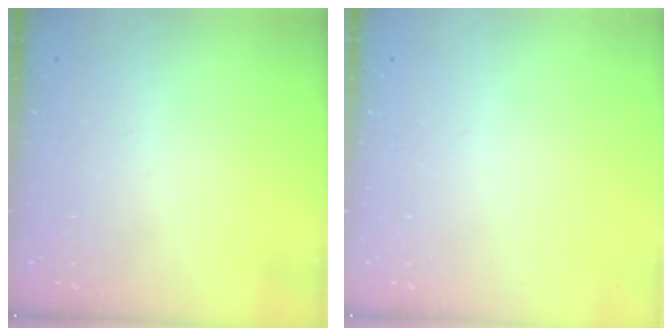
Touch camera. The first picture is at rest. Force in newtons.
{"total": 0.0}